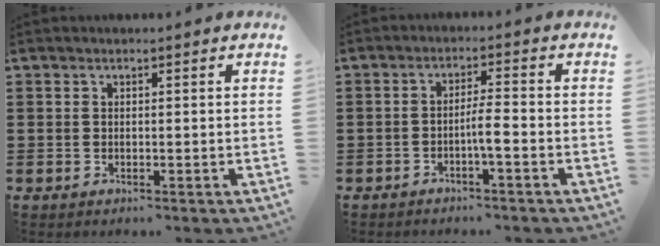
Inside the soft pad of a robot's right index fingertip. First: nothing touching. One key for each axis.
{"total": 3.5, "fx": -1.6, "fy": 0.0, "fz": 3.1, "tx": -0.056, "ty": -0.001, "tz": -0.030}